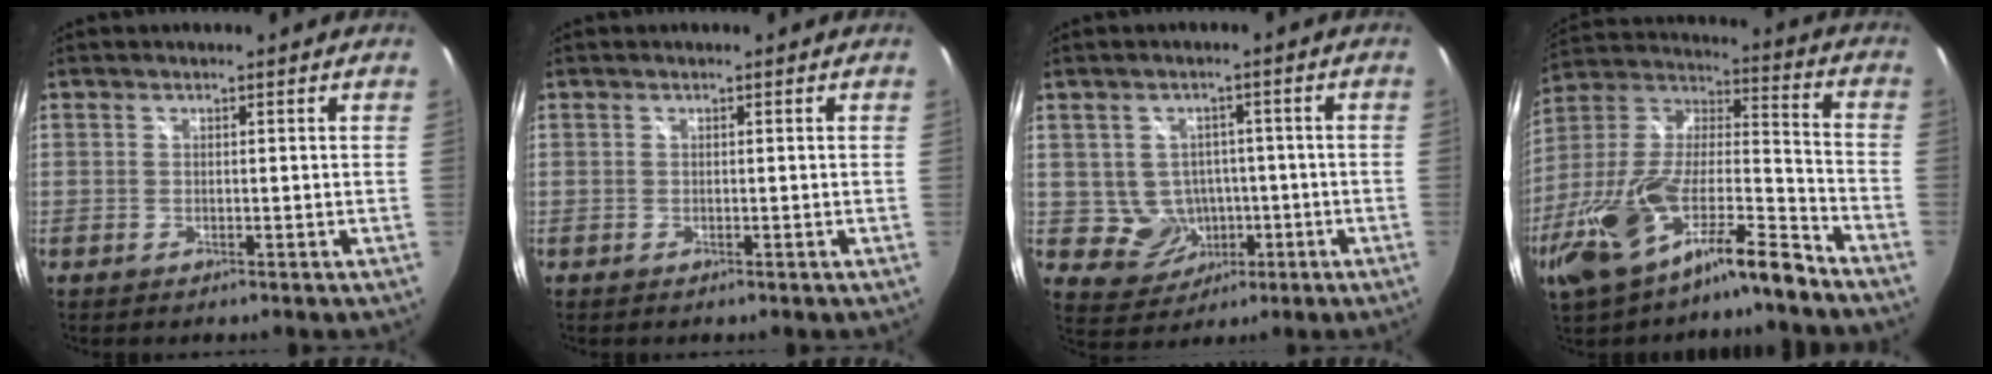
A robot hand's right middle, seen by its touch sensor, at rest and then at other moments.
{"total": 0.0}
{"total": 6.5, "force": [-1.2, 6.2, 1.6], "torque": [-0.047, 0.012, 0.002]}
{"total": 20.9, "force": [-14.3, 5.1, 14.4], "torque": [-0.280, -0.012, -0.263]}